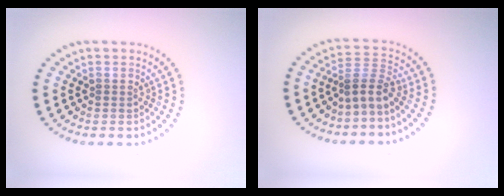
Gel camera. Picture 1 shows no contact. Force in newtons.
{"total": 2.7, "press": 1.8, "slide": 2.0}